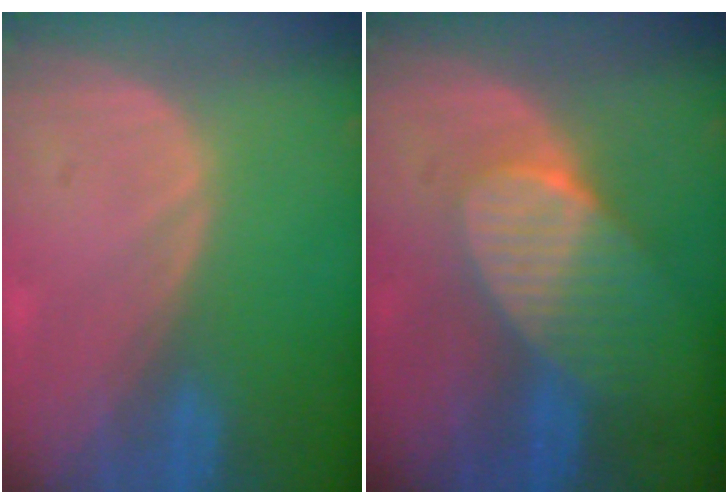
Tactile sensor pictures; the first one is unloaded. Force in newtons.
{"total": 7.4, "press": 6.7, "slide": 3.1}